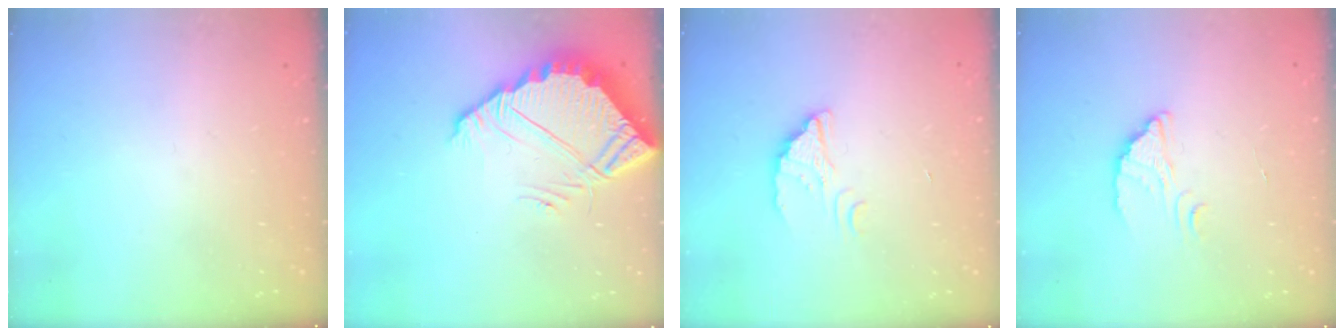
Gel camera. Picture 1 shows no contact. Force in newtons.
{"total": 6.1, "press": 6.1, "slide": 0.3}
{"total": 2.4, "press": 2.4, "slide": 0.0}
{"total": 2.4, "press": 2.4, "slide": 0.1}